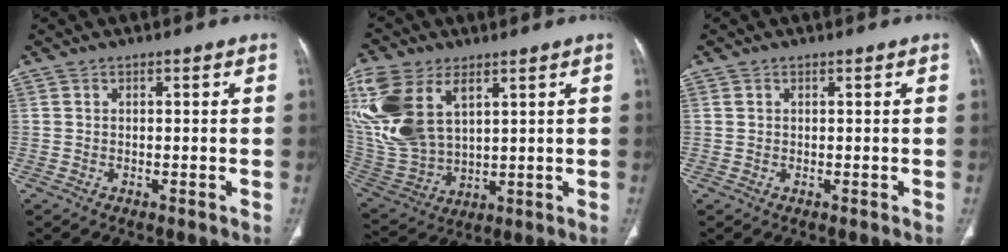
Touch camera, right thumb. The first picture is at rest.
{"total": 19.5, "force": [7.3, 11.6, 13.8], "torque": [-0.315, -0.020, 0.154]}
{"total": 0.6, "force": [0.1, 0.6, 0.3], "torque": [-0.003, 0.002, 0.003]}